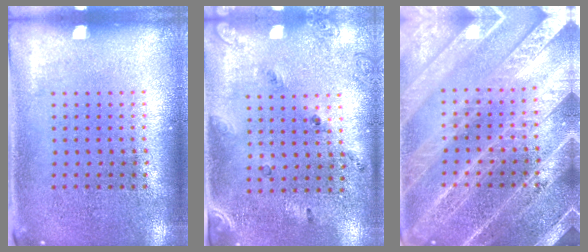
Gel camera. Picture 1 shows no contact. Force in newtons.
{"total": 1.5, "press": 1.0, "slide": 1.1}
{"total": 6.0, "press": 5.9, "slide": 0.8}